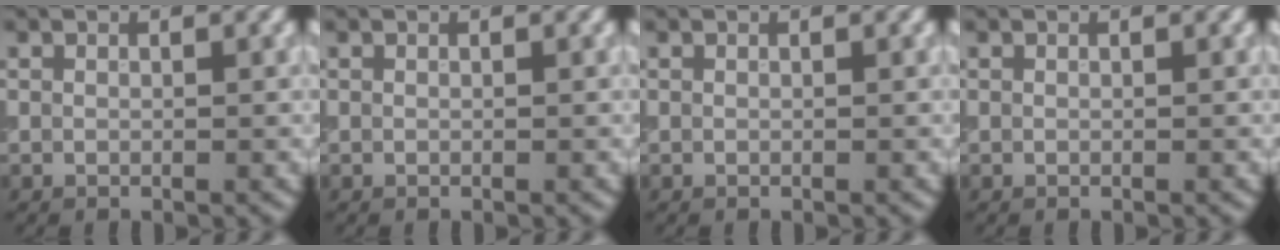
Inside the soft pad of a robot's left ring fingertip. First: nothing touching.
{"total": 0.0}
{"total": 0.0}
{"total": 0.0}